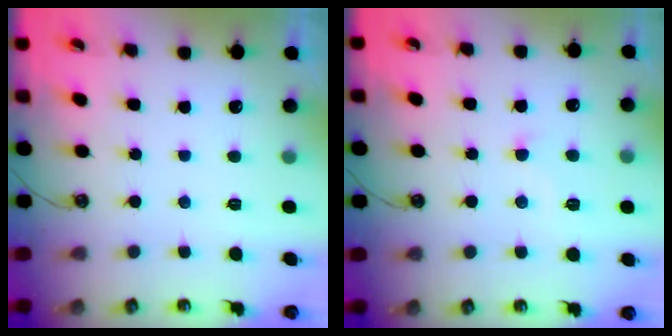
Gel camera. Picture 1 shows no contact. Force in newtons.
{"total": 1.7, "press": 1.7, "slide": 0.2}